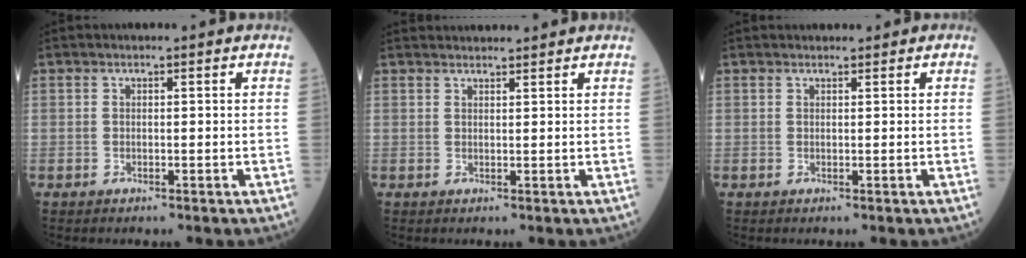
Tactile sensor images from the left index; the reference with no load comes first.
{"total": 3.8, "force": [3.7, 0.0, 0.7], "torque": [-0.011, 0.030, 0.057]}
{"total": 1.3, "force": [1.1, 0.6, 0.5], "torque": [-0.007, 0.016, 0.014]}